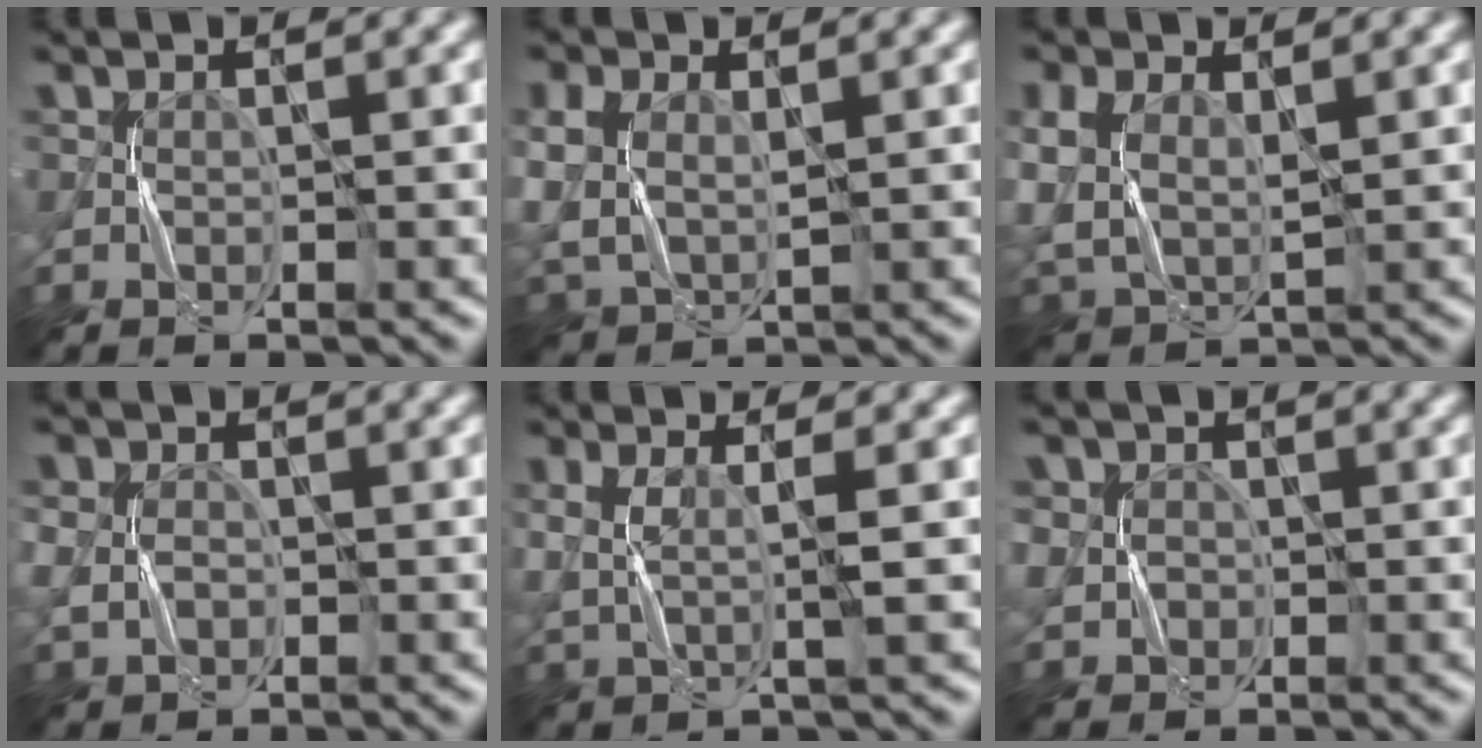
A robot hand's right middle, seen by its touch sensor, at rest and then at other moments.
{"total": 4.6, "force": [1.1, 3.5, 2.8], "torque": [-0.086, -0.002, 0.039]}
{"total": 5.8, "force": [1.3, 4.2, 3.8], "torque": [-0.115, -0.004, 0.043]}
{"total": 2.8, "force": [-0.2, 2.5, 1.3], "torque": [-0.022, 0.003, -0.004]}
{"total": 2.1, "force": [0.6, 0.4, 2.0], "torque": [-0.037, -0.003, 0.014]}
{"total": 3.5, "force": [0.1, 3.3, 1.1], "torque": [-0.012, 0.015, -0.015]}